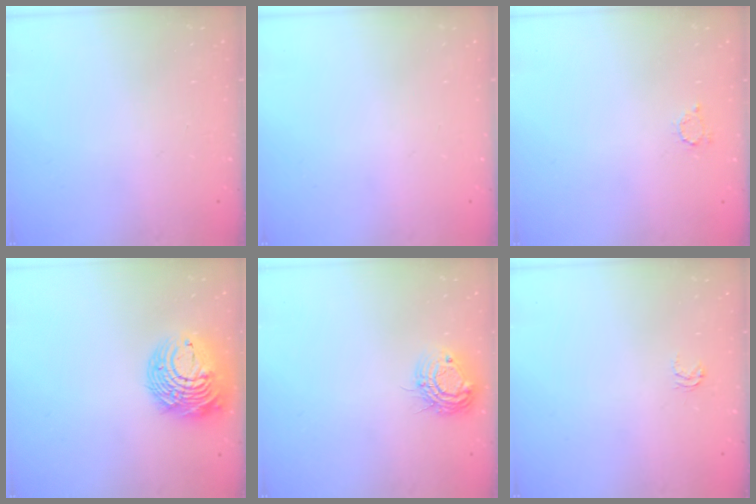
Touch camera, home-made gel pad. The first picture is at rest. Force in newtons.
{"total": 0.0}
{"total": 2.7, "press": 2.7, "slide": 0.4}
{"total": 15.0, "press": 14.9, "slide": 1.5}
{"total": 11.0, "press": 11.0, "slide": 1.0}
{"total": 2.6, "press": 2.6, "slide": 0.4}